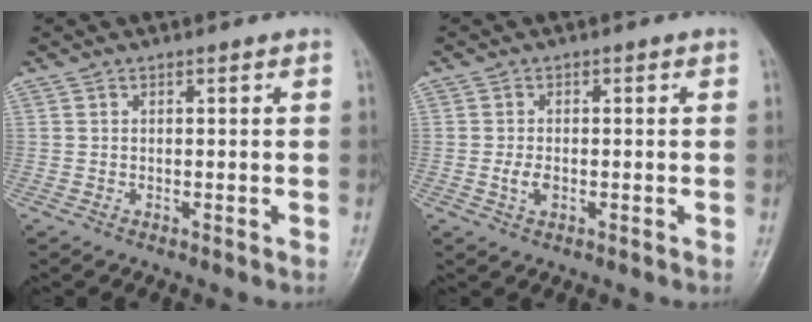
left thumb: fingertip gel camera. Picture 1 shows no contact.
{"total": 2.4, "force": [-0.6, 1.5, 1.8], "torque": [-0.034, 0.002, -0.012]}